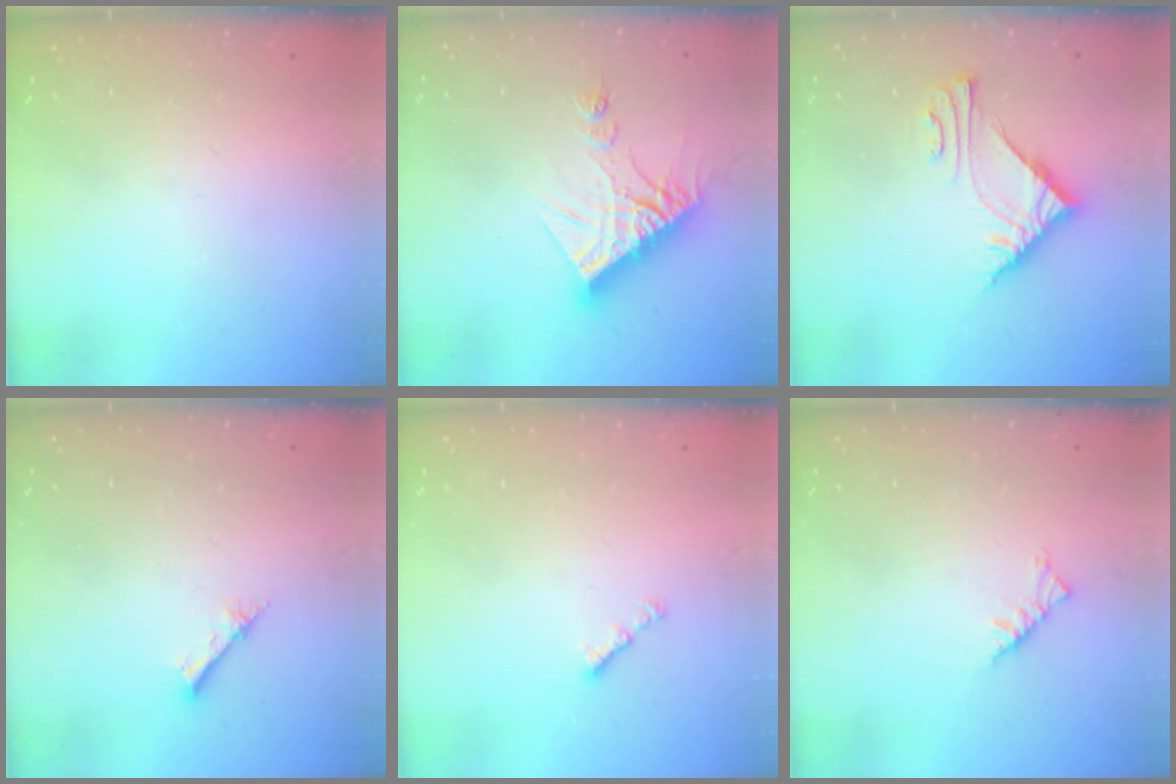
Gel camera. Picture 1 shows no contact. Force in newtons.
{"total": 15.0, "press": 14.9, "slide": 1.6}
{"total": 7.7, "press": 7.7, "slide": 0.3}
{"total": 2.4, "press": 2.4, "slide": 0.3}
{"total": 1.3, "press": 1.2, "slide": 0.5}
{"total": 4.5, "press": 4.5, "slide": 0.7}